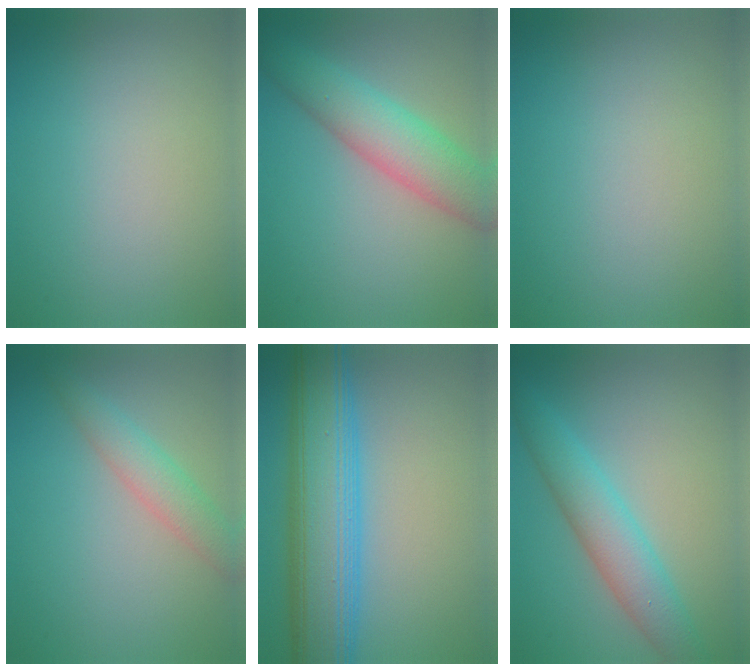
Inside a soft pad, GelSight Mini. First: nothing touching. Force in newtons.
{"total": 6.2, "press": 6.2, "slide": 0.2}
{"total": 0.0}
{"total": 3.0, "press": 3.0, "slide": 0.1}
{"total": 10.4, "press": 10.4, "slide": 0.4}
{"total": 4.8, "press": 4.8, "slide": 0.1}